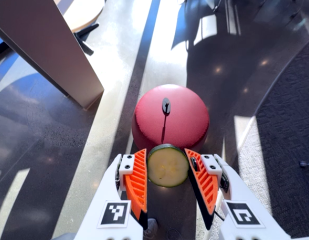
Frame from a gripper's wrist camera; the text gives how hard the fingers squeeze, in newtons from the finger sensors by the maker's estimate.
{"total": 9.4, "left": 9.6, "right": 9.3}